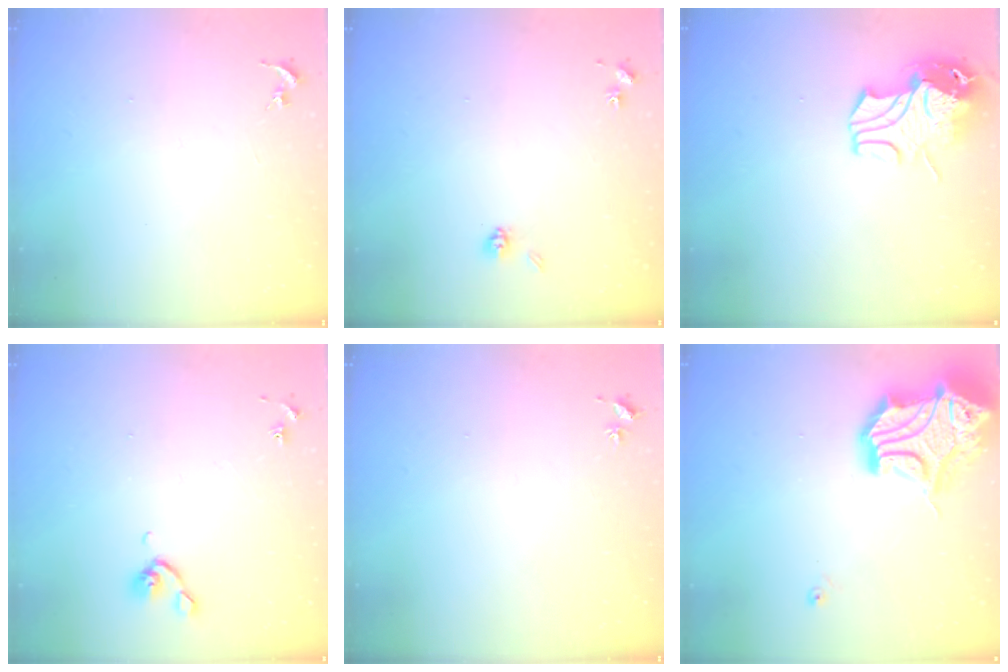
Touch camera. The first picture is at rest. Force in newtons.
{"total": 4.0, "press": 3.8, "slide": 1.4}
{"total": 12.1, "press": 12.0, "slide": 1.8}
{"total": 4.8, "press": 4.6, "slide": 1.0}
{"total": 2.0, "press": 2.0, "slide": 0.3}
{"total": 19.6, "press": 19.4, "slide": 2.5}